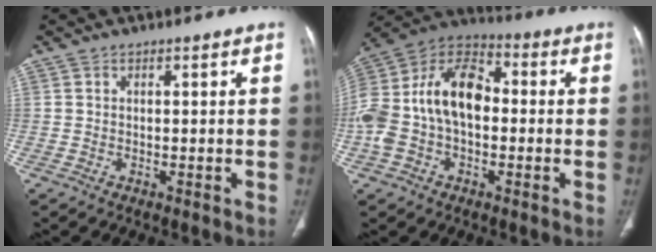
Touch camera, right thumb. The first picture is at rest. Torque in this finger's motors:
{"motor_torque": [2.41, 2.28, 1.70, -0.33, 0.21]}